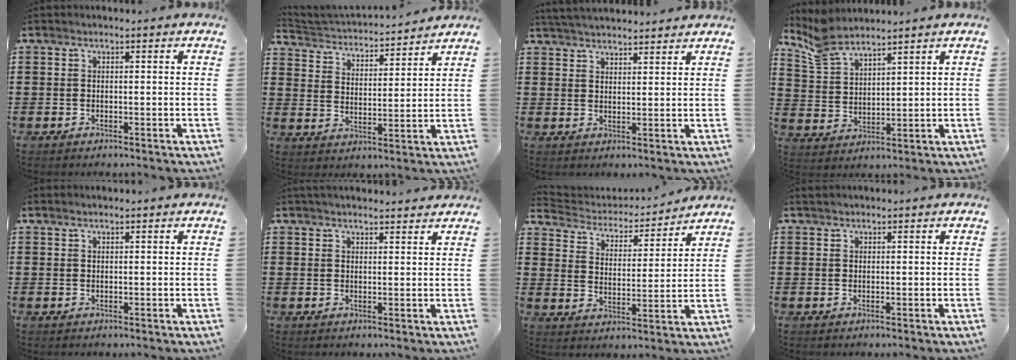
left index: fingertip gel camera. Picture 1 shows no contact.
{"total": 3.0, "force": [3.0, 0.2, 0.0], "torque": [-0.021, -0.029, 0.046]}
{"total": 3.5, "force": [3.5, 0.0, 0.4], "torque": [-0.018, -0.009, 0.066]}
{"total": 5.7, "force": [5.1, 1.3, 2.2], "torque": [-0.062, -0.011, 0.096]}
{"total": 0.5, "force": [0.4, 0.1, 0.2], "torque": [-0.006, -0.001, 0.009]}
{"total": 2.1, "force": [2.0, 0.2, 0.3], "torque": [-0.011, -0.001, 0.039]}
{"total": 3.3, "force": [3.2, 0.8, 0.2], "torque": [-0.029, -0.026, 0.046]}
{"total": 0.8, "force": [0.7, 0.3, 0.3], "torque": [-0.008, 0.001, 0.014]}